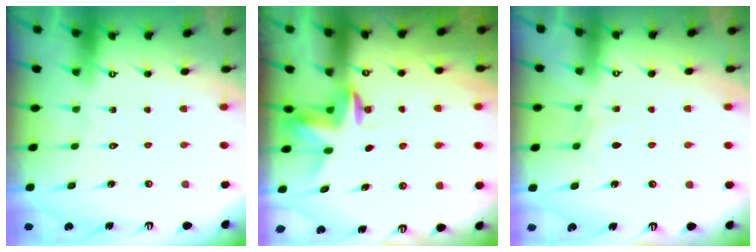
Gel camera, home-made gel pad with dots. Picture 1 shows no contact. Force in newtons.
{"total": 3.4, "press": 3.4, "slide": 0.2}
{"total": 3.7, "press": 3.6, "slide": 0.5}